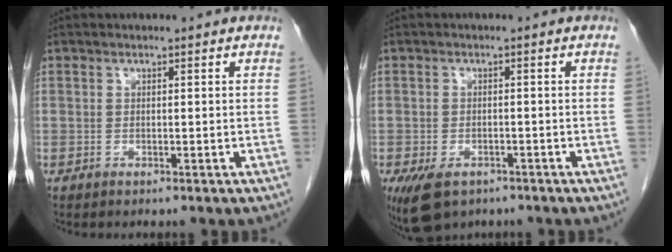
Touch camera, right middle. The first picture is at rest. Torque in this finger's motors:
{"motor_torque": [0.94, -0.66, 0.40, 0.09]}